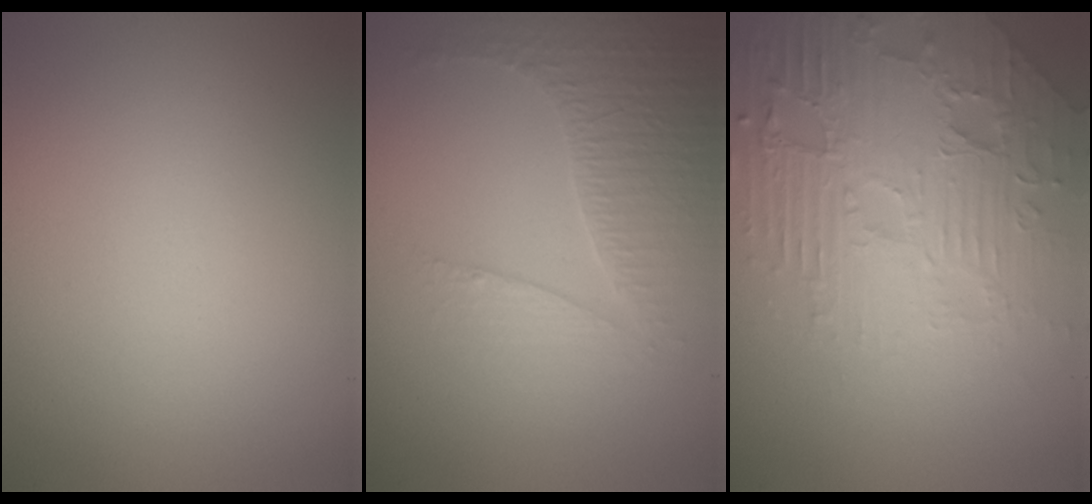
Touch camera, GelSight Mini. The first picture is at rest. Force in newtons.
{"total": 4.2, "press": 3.0, "slide": 2.9}
{"total": 7.1, "press": 5.4, "slide": 4.6}